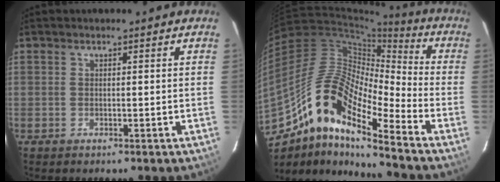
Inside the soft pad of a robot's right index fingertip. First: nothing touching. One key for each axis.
{"total": 17.9, "fx": -10.4, "fy": 4.3, "fz": 13.9, "tx": -0.257, "ty": 0.028, "tz": -0.178}